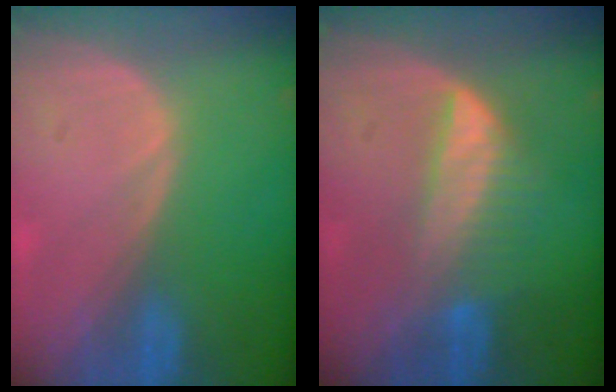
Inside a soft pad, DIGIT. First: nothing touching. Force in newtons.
{"total": 6.5, "press": 6.1, "slide": 2.2}